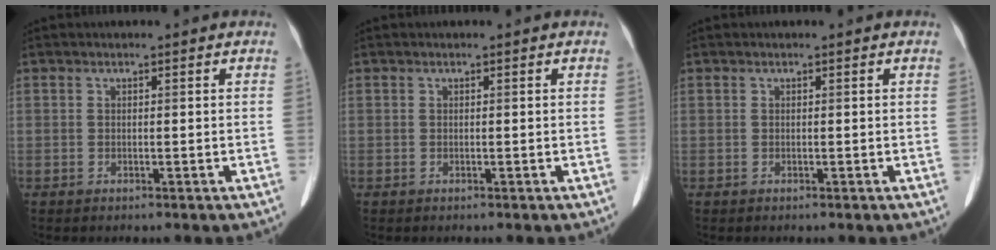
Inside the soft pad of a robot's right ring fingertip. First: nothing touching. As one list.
[{"total": 0.0}, {"total": 0.0}]